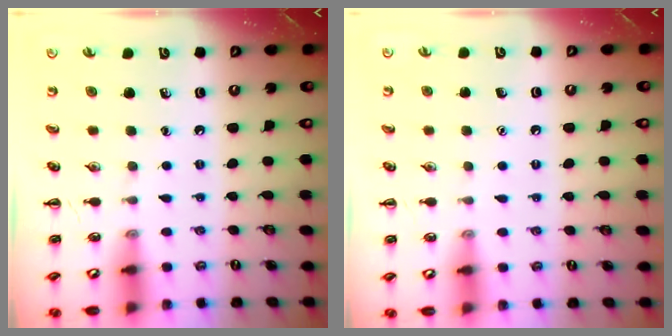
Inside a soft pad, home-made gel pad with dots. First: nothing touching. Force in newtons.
{"total": 1.6, "press": 1.5, "slide": 0.1}